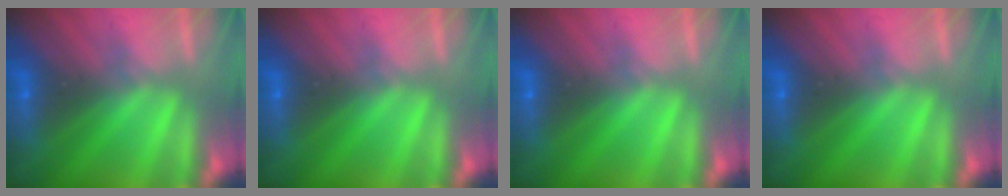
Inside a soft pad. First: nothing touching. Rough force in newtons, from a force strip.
{"total": 0.0}
{"total": 0.0}
{"total": 0.0}